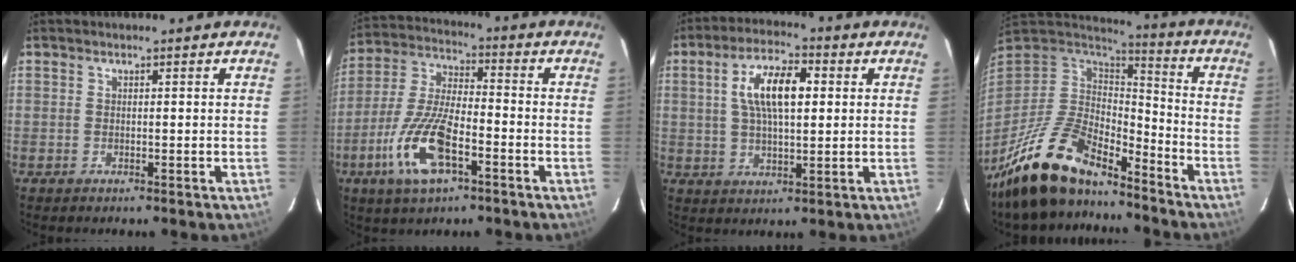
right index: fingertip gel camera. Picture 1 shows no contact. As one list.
[{"total": 14.5, "force": [-6.6, 5.1, 11.9], "torque": [-0.261, -0.010, -0.128]}, {"total": 10.3, "force": [2.2, 4.1, 9.2], "torque": [-0.167, 0.017, 0.039]}, {"total": 20.3, "force": [-15.5, 7.2, 11.0], "torque": [-0.230, -0.030, -0.278]}]